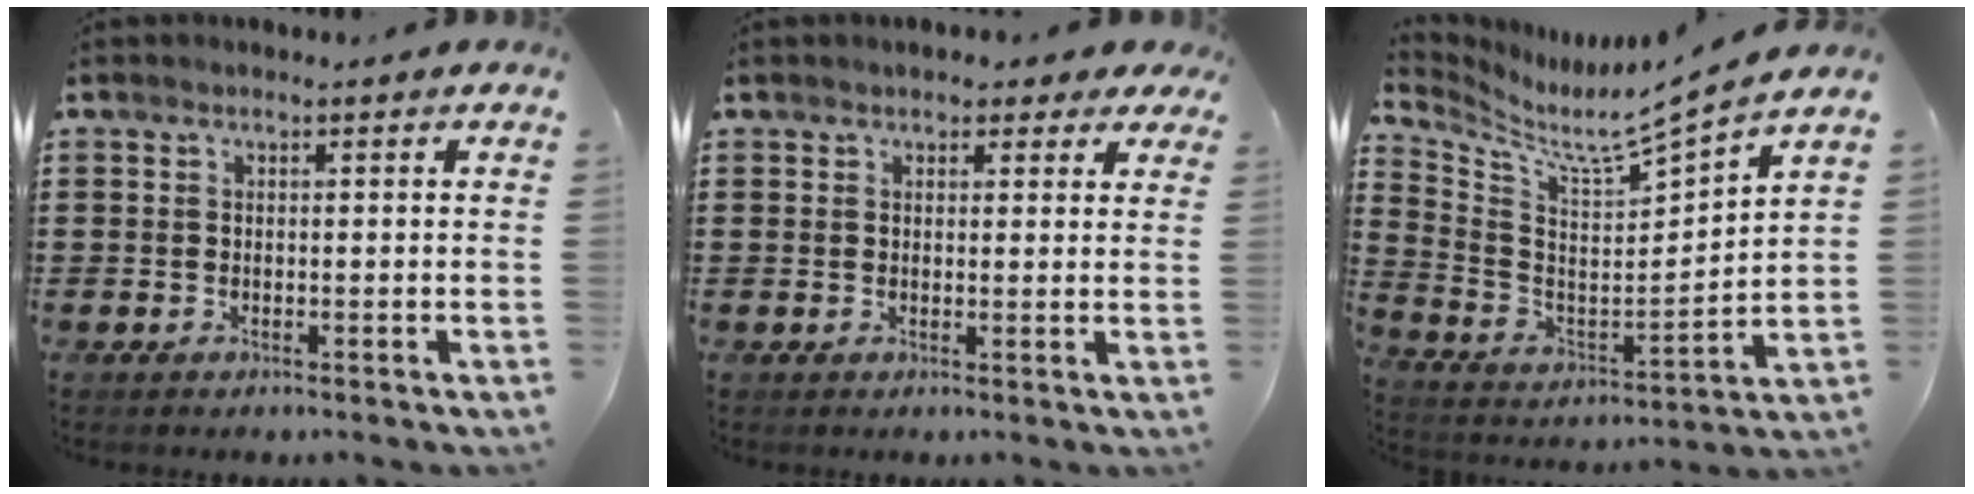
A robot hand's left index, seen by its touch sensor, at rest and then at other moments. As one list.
[{"total": 2.4, "force": [1.8, 1.2, 1.0], "torque": [-0.011, 0.002, 0.029]}, {"total": 6.0, "force": [5.5, -0.1, 2.4], "torque": [-0.079, -0.053, 0.081]}]